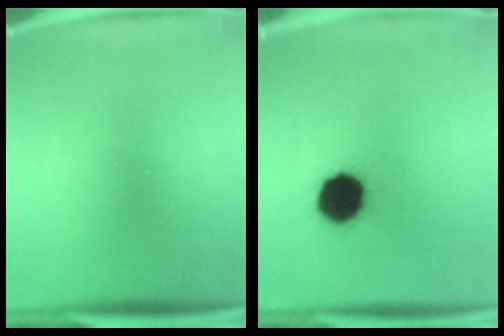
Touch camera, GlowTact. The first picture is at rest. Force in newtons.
{"total": 14.1}